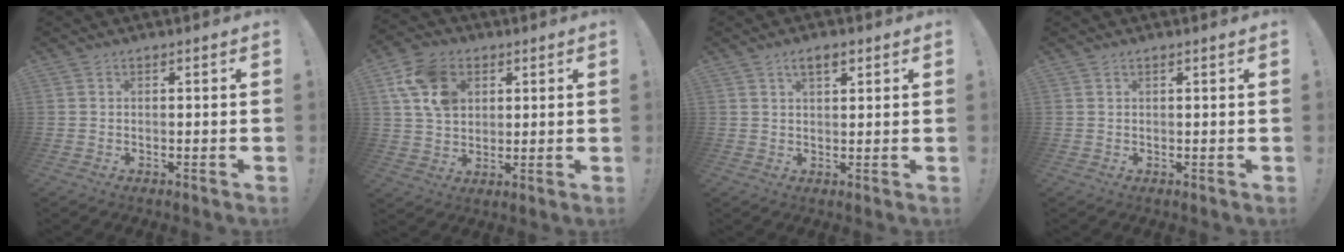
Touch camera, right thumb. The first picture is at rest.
{"total": 13.3, "force": [5.2, 9.9, 7.2], "torque": [-0.128, -0.009, 0.107]}
{"total": 4.2, "force": [2.2, 1.8, 3.2], "torque": [-0.057, -0.001, 0.037]}
{"total": 0.8, "force": [0.5, -0.2, 0.7], "torque": [-0.013, 0.000, 0.008]}